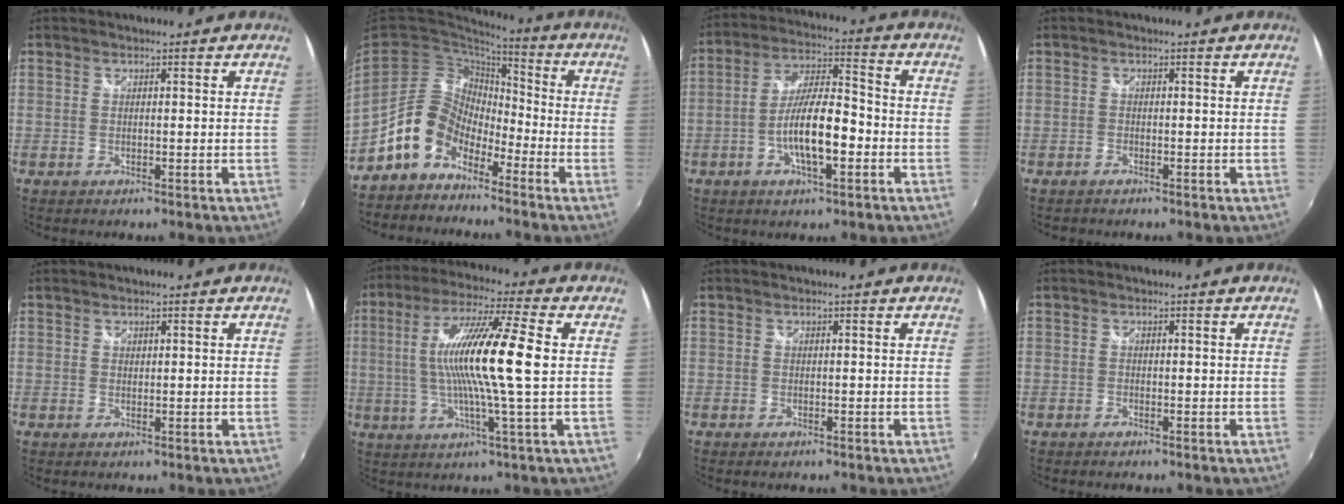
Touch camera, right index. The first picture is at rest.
{"total": 11.5, "force": [-7.3, 7.6, 4.6], "torque": [-0.093, 0.034, -0.139]}
{"total": 11.4, "force": [-3.6, 3.2, 10.3], "torque": [-0.198, 0.005, -0.062]}
{"total": 1.0, "force": [-0.8, 0.5, 0.2], "torque": [-0.006, 0.000, -0.015]}
{"total": 0.5, "force": [0.3, 0.4, 0.0], "torque": [-0.001, 0.001, 0.005]}
{"total": 15.2, "force": [0.6, 0.1, 15.1], "torque": [-0.272, 0.004, 0.004]}
{"total": 0.5, "force": [-0.4, 0.3, 0.2], "torque": [-0.004, -0.004, -0.009]}
{"total": 0.6, "force": [-0.5, 0.3, 0.2], "torque": [-0.004, -0.001, -0.011]}